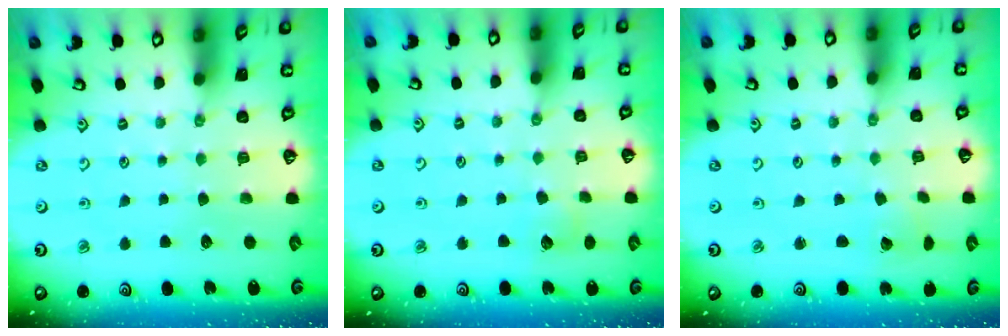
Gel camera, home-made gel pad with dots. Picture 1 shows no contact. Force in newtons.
{"total": 4.9, "press": 4.8, "slide": 0.5}
{"total": 1.8, "press": 1.8, "slide": 0.2}